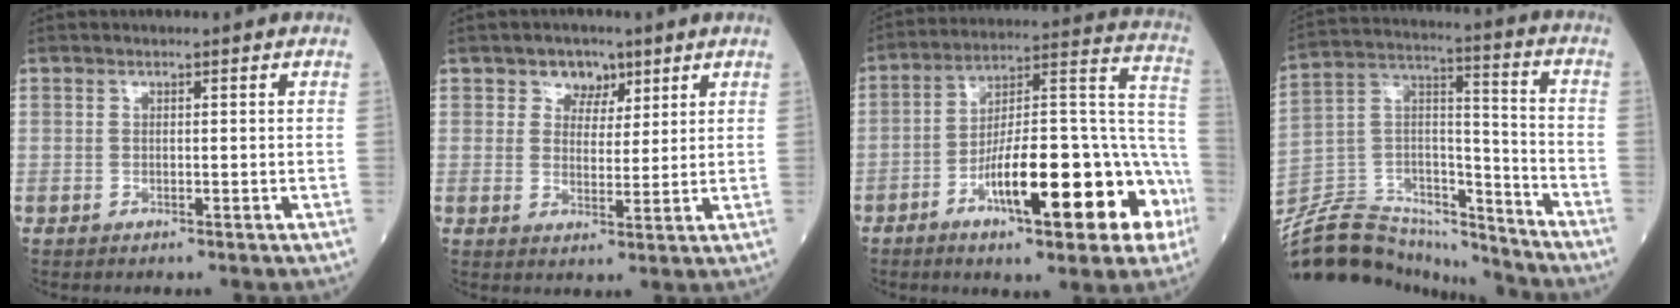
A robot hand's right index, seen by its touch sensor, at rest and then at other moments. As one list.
[{"total": 4.2, "force": [2.5, 3.0, 1.5], "torque": [-0.019, 0.005, 0.040]}, {"total": 21.4, "force": [-8.7, 5.0, 18.9], "torque": [-0.239, 0.028, -0.125]}, {"total": 22.3, "force": [-21.0, 5.1, 5.6], "torque": [-0.130, 0.039, -0.348]}]